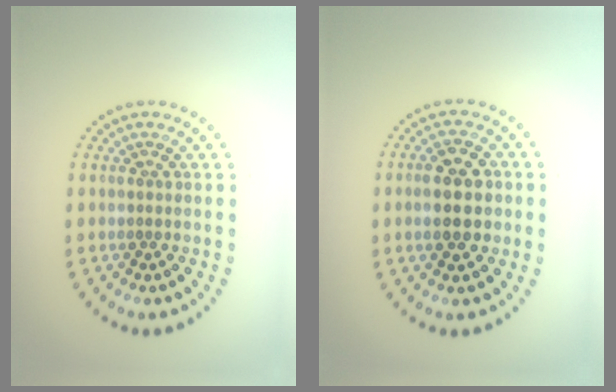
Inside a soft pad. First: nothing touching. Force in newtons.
{"total": 4.1, "press": 4.1, "slide": 0.3}